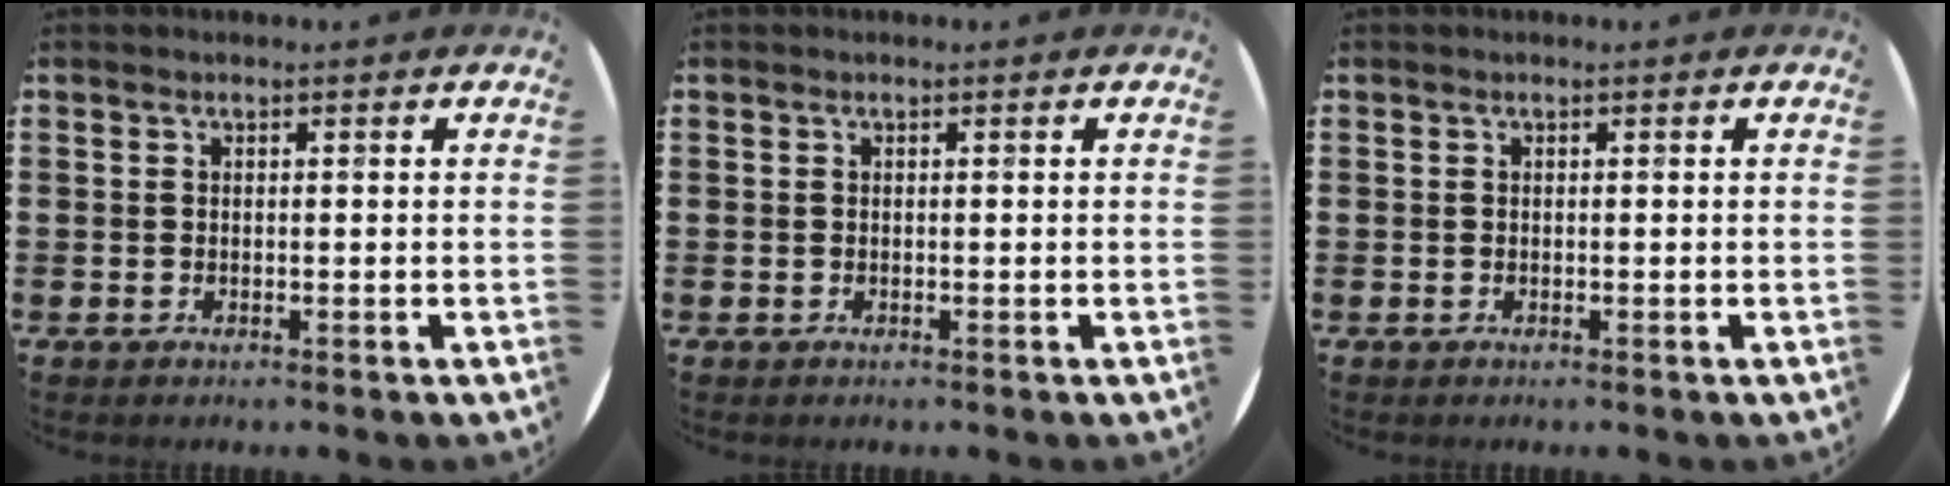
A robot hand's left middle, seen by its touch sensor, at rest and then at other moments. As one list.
[{"total": 0.0}, {"total": 0.0}]